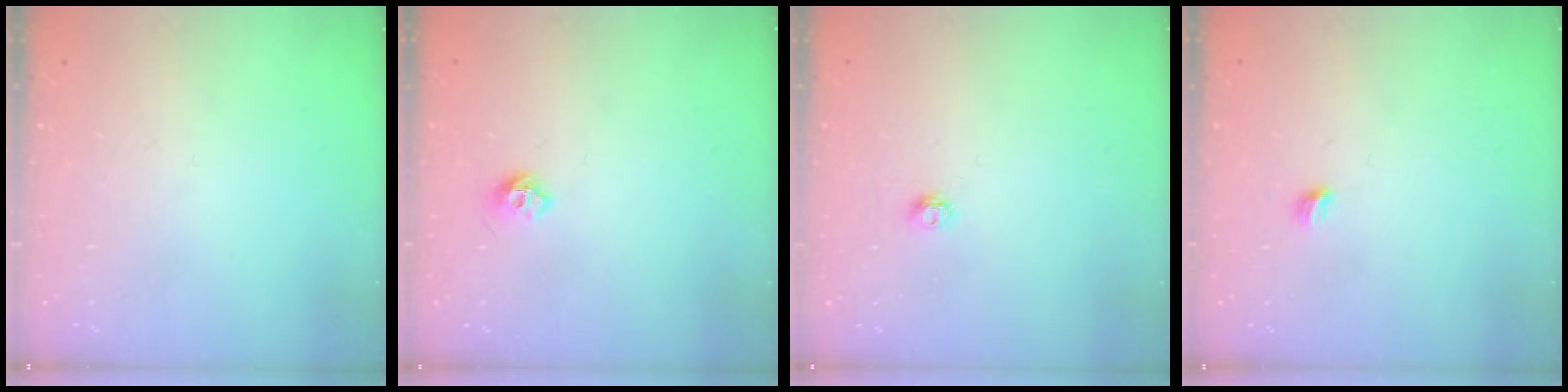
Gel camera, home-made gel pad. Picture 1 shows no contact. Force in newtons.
{"total": 6.0, "press": 5.9, "slide": 1.0}
{"total": 3.8, "press": 3.8, "slide": 0.5}
{"total": 3.7, "press": 3.6, "slide": 0.8}